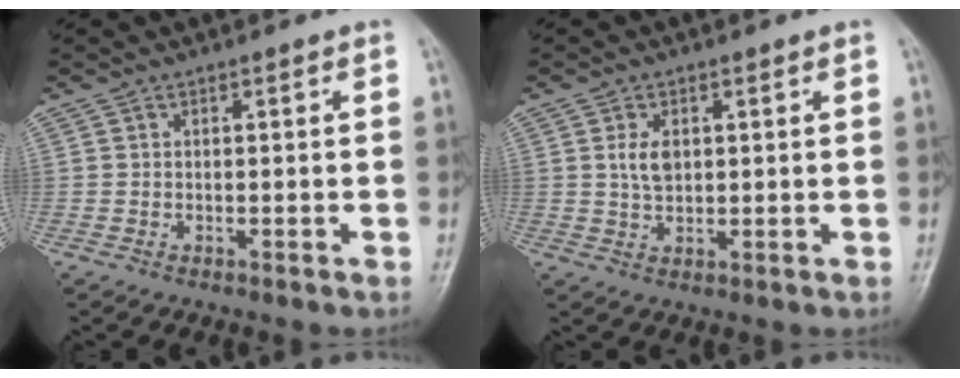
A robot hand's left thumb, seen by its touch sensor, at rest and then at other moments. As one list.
[{"total": 3.8, "force": [1.0, 2.3, 2.9], "torque": [-0.046, -0.003, 0.021]}]